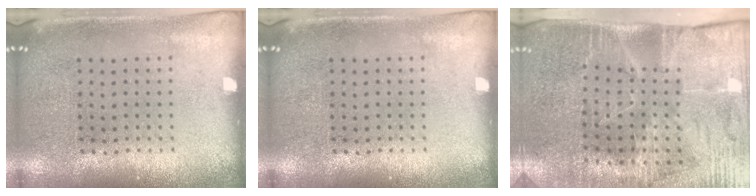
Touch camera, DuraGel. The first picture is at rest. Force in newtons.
{"total": 0.0}
{"total": 4.3, "press": 3.6, "slide": 2.4}